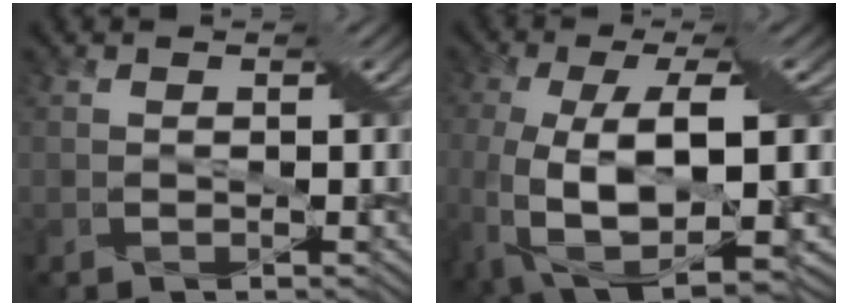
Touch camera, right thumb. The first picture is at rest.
{"total": 14.2, "force": [-3.6, 5.7, 12.5], "torque": [-0.275, -0.035, -0.045]}